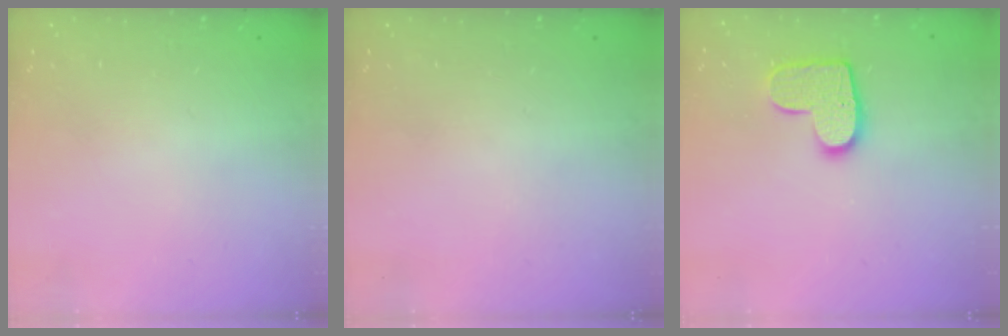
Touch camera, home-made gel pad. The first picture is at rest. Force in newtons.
{"total": 0.0}
{"total": 11.6, "press": 11.6, "slide": 0.6}